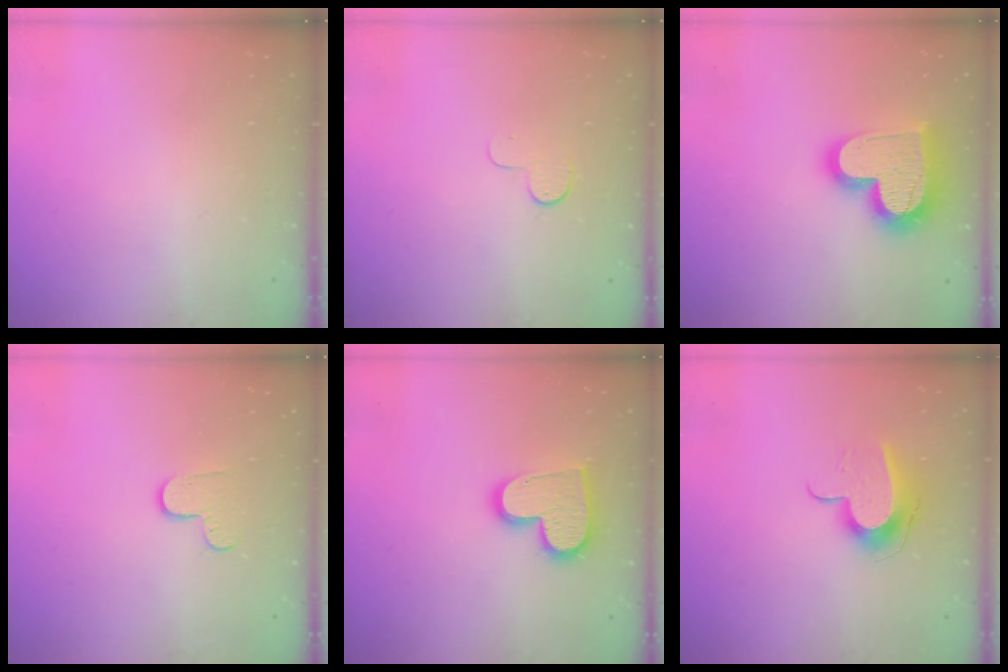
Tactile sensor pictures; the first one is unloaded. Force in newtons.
{"total": 4.6, "press": 4.6, "slide": 0.4}
{"total": 20.0, "press": 19.9, "slide": 1.4}
{"total": 5.5, "press": 5.4, "slide": 0.6}
{"total": 13.8, "press": 13.7, "slide": 1.1}
{"total": 9.9, "press": 9.9, "slide": 0.4}